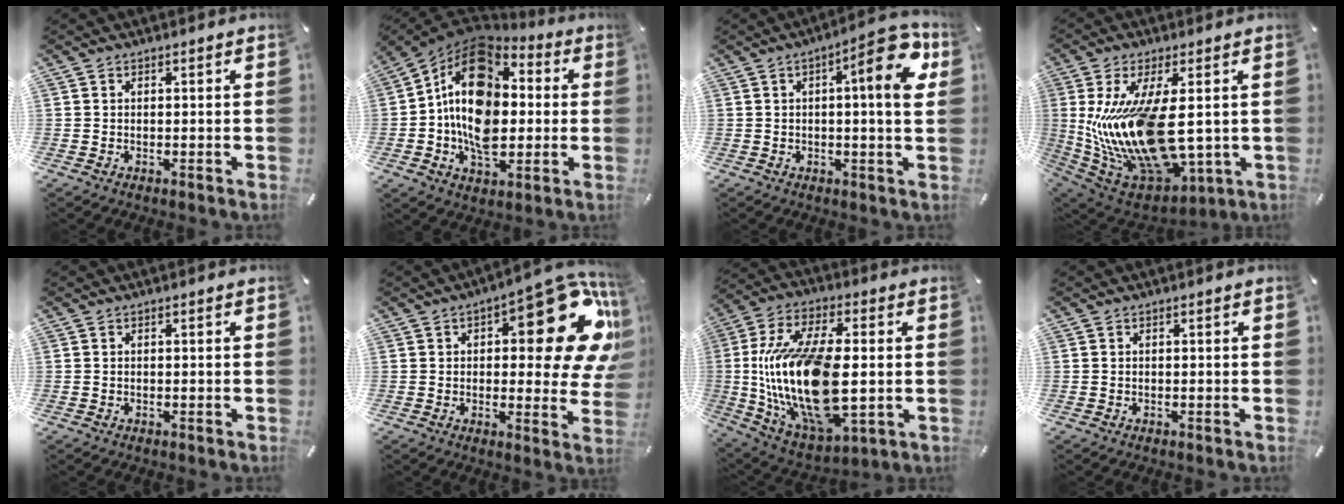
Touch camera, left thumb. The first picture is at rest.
{"total": 18.6, "force": [0.8, 13.3, 12.9], "torque": [-0.251, -0.006, 0.010]}
{"total": 13.4, "force": [4.1, 3.1, 12.4], "torque": [-0.156, -0.025, 0.057]}
{"total": 21.4, "force": [2.5, 9.5, 19.0], "torque": [-0.417, -0.038, 0.056]}
{"total": 0.0}
{"total": 21.1, "force": [7.8, 9.0, 17.5], "torque": [-0.205, -0.062, 0.122]}
{"total": 25.7, "force": [-0.2, 13.5, 21.8], "torque": [-0.473, -0.014, 0.012]}
{"total": 0.0}